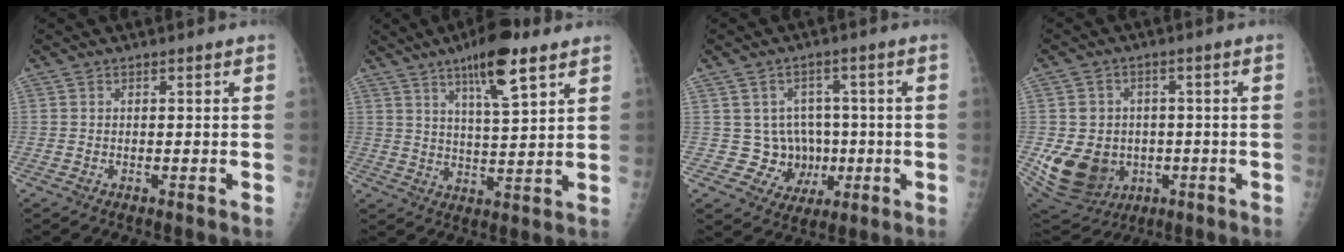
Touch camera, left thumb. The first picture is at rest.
{"total": 11.2, "force": [6.7, 2.4, 8.6], "torque": [-0.133, -0.032, 0.110]}
{"total": 7.5, "force": [-0.3, 7.3, 1.9], "torque": [0.022, 0.016, 0.004]}
{"total": 14.9, "force": [-2.5, 12.6, 7.5], "torque": [-0.130, 0.001, -0.016]}